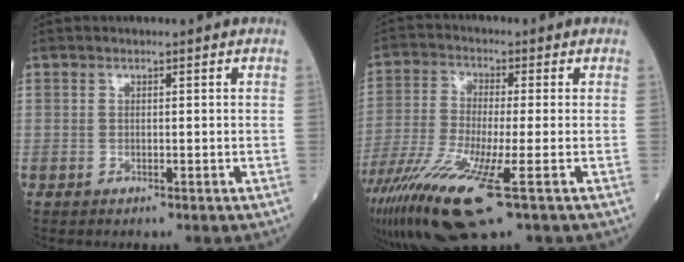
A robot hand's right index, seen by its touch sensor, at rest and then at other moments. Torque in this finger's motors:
{"motor_torque": [1.14, -1.00, 0.84, 0.21]}